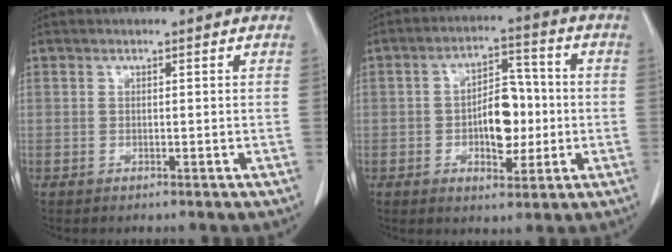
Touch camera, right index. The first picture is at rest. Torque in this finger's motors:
{"motor_torque": [0.24, 0.04, 0.18, 0.05]}